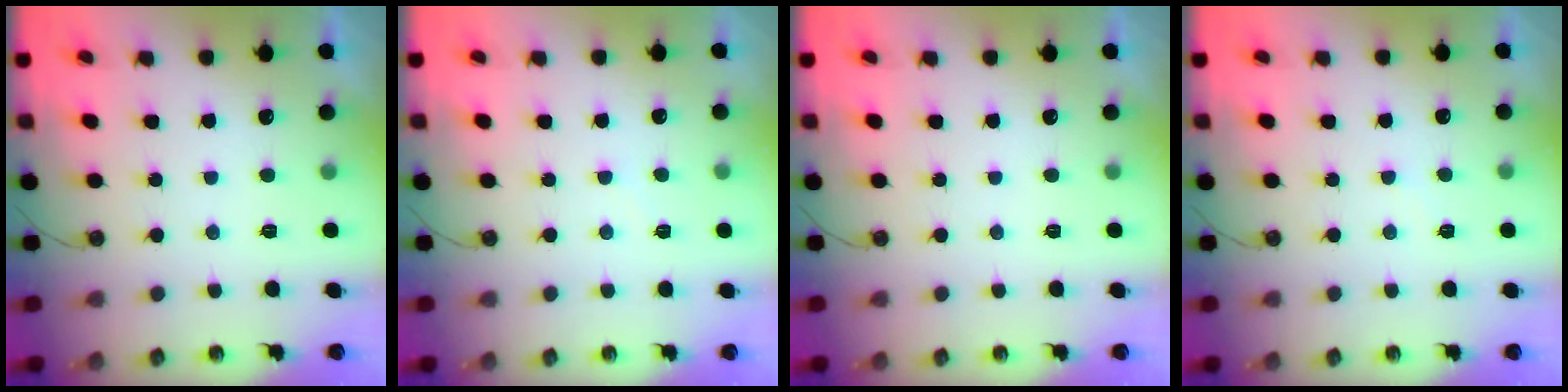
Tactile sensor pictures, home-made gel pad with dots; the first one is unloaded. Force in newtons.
{"total": 2.0, "press": 2.0, "slide": 0.4}
{"total": 0.0}
{"total": 4.7, "press": 4.7, "slide": 0.6}